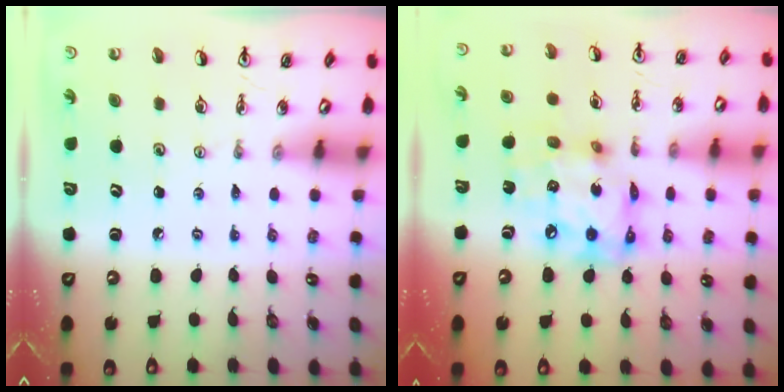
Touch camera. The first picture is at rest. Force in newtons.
{"total": 14.6, "press": 14.5, "slide": 1.2}